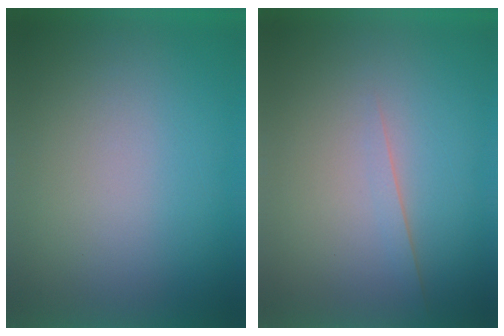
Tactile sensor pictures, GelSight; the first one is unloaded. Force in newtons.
{"total": 1.4}